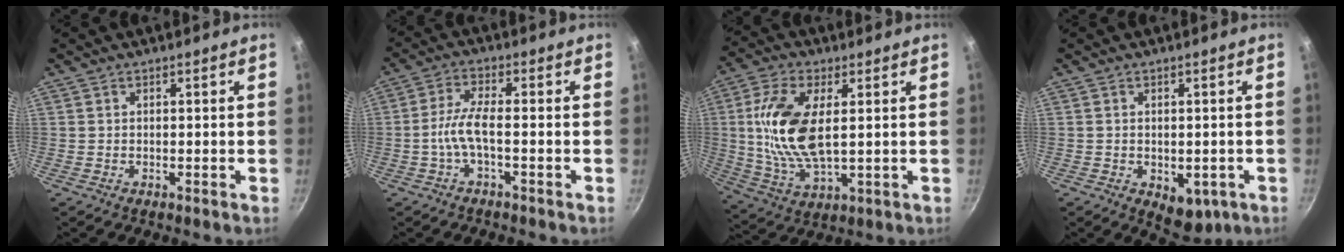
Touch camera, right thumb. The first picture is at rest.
{"total": 5.3, "force": [-1.7, 1.3, 4.9], "torque": [-0.115, 0.019, -0.041]}
{"total": 14.9, "force": [2.3, 7.2, 12.9], "torque": [-0.255, -0.002, 0.045]}
{"total": 6.3, "force": [-1.8, 4.1, 4.4], "torque": [-0.036, 0.000, -0.014]}